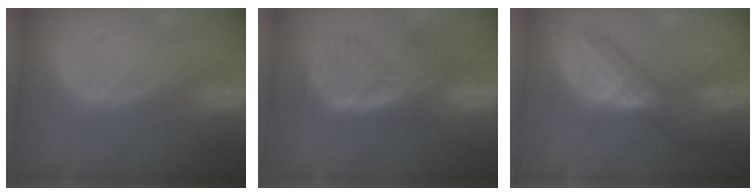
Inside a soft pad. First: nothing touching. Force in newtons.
{"total": 8.0, "press": 7.1, "slide": 3.7}
{"total": 6.2, "press": 6.1, "slide": 0.5}